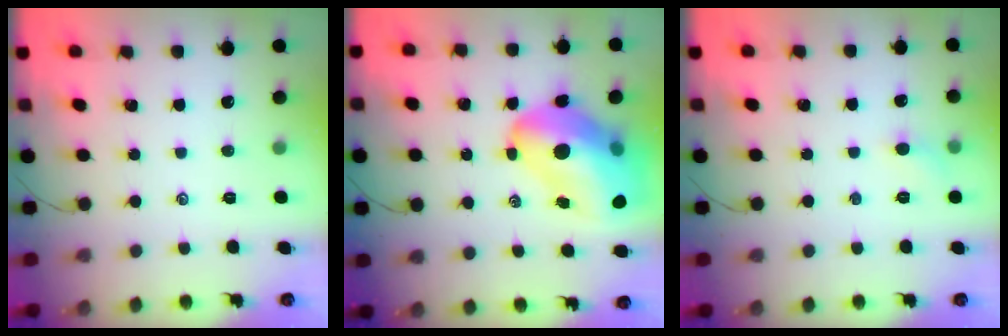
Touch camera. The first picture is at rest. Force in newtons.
{"total": 22.2, "press": 21.4, "slide": 5.7}
{"total": 4.6, "press": 4.4, "slide": 1.6}